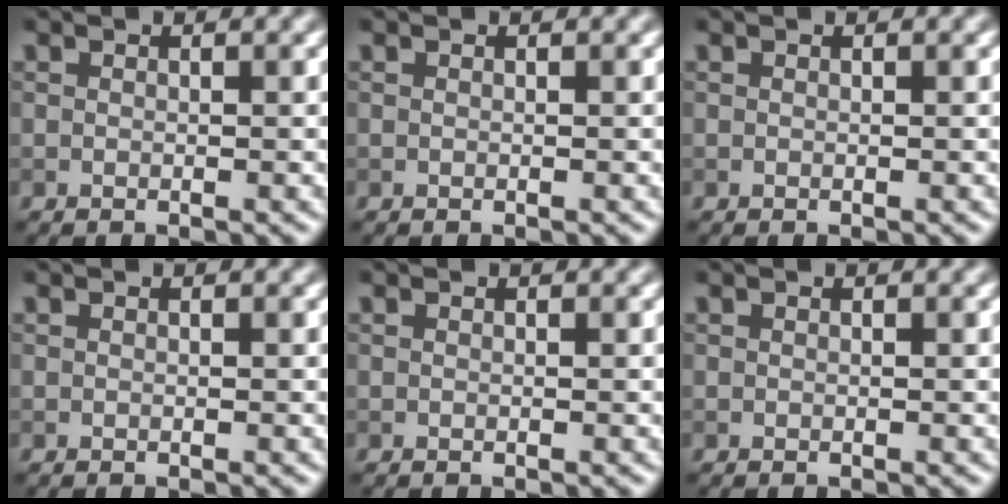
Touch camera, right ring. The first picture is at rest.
{"total": 0.0}
{"total": 0.0}
{"total": 0.0}
{"total": 0.0}
{"total": 0.0}